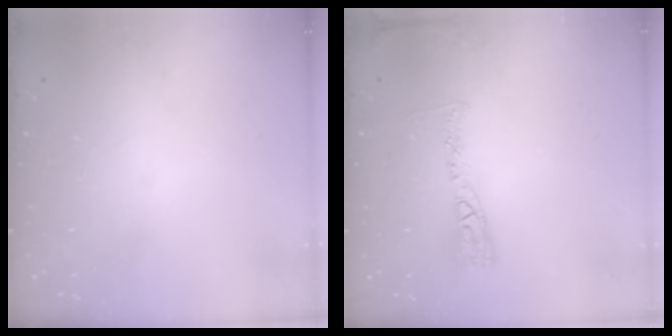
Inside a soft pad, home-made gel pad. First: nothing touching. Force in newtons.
{"total": 9.2, "press": 9.2, "slide": 0.9}